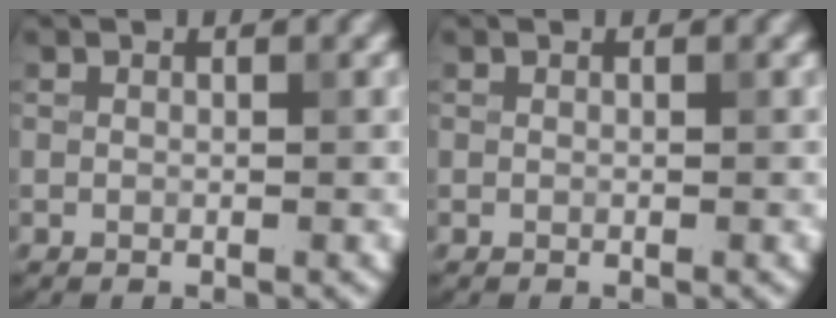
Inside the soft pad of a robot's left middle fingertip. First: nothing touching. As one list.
[{"total": 0.0}]